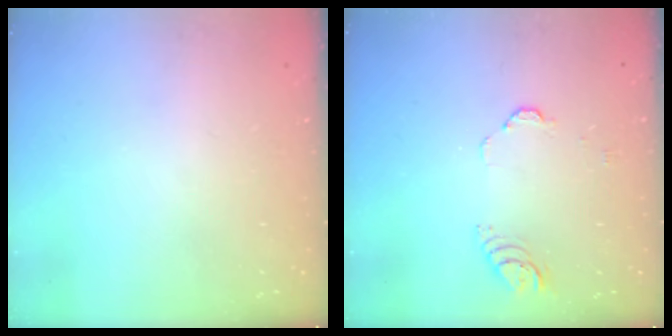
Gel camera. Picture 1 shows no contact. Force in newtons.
{"total": 3.5, "press": 3.5, "slide": 0.2}